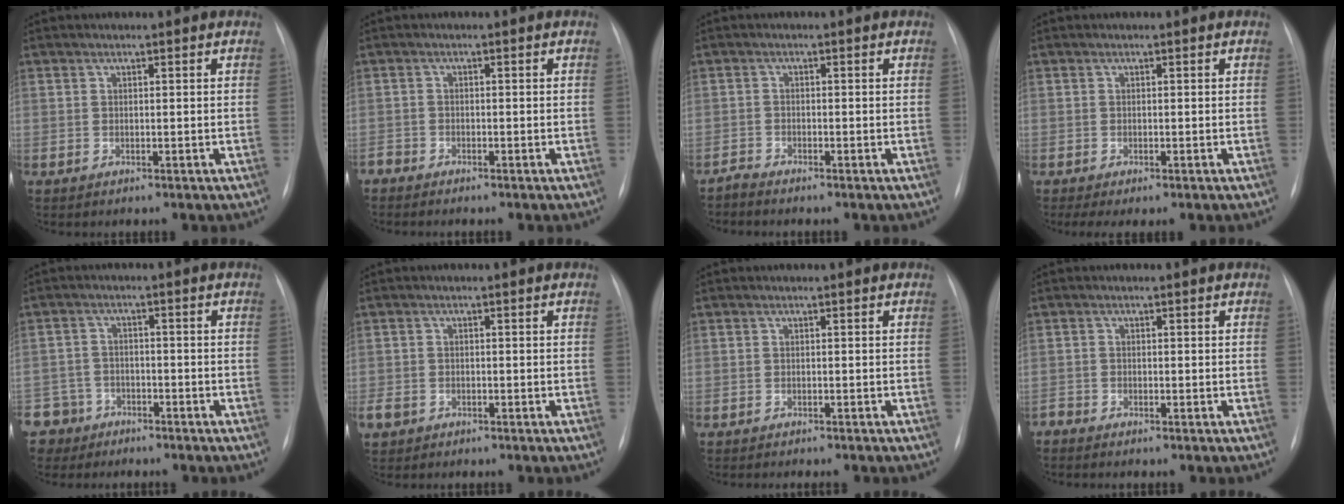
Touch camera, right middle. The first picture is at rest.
{"total": 1.6, "force": [-1.6, 0.3, -0.1], "torque": [0.001, -0.005, -0.029]}
{"total": 1.3, "force": [-1.3, -0.3, -0.2], "torque": [0.004, -0.009, -0.026]}
{"total": 2.8, "force": [-1.9, 0.7, 1.9], "torque": [-0.030, -0.011, -0.025]}
{"total": 6.7, "force": [-5.1, 4.4, -0.4], "torque": [-0.003, 0.000, -0.091]}
{"total": 3.5, "force": [-2.4, 2.3, 0.9], "torque": [-0.021, -0.001, -0.040]}
{"total": 4.9, "force": [-4.3, 0.7, 2.2], "torque": [-0.026, -0.008, -0.049]}
{"total": 1.3, "force": [-1.3, -0.1, -0.1], "torque": [0.000, -0.006, -0.023]}